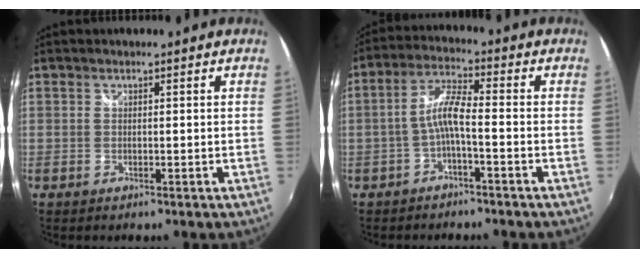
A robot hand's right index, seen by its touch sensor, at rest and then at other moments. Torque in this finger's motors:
{"motor_torque": [0.68, -0.45, 0.41, 0.11]}